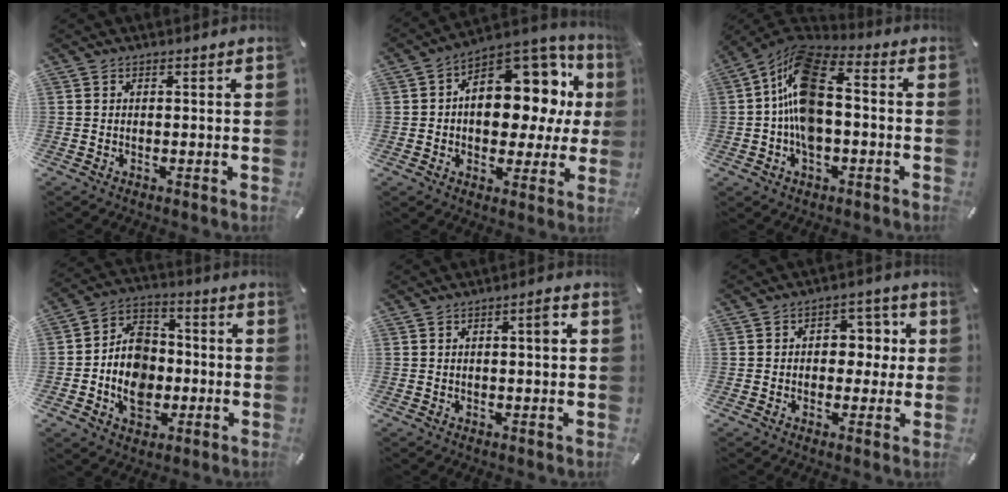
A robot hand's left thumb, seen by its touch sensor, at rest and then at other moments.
{"total": 16.8, "force": [4.6, 11.1, 11.7], "torque": [-0.143, -0.047, 0.082]}
{"total": 13.9, "force": [-1.3, 7.9, 11.3], "torque": [-0.216, 0.007, -0.022]}
{"total": 12.1, "force": [-2.6, 9.9, 6.5], "torque": [-0.131, 0.019, -0.047]}
{"total": 3.3, "force": [0.5, 0.8, 3.2], "torque": [-0.037, -0.001, 0.000]}
{"total": 6.6, "force": [0.1, 5.5, 3.7], "torque": [-0.040, 0.008, -0.007]}